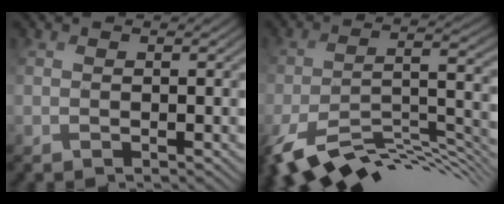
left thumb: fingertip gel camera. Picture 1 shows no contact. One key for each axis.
{"total": 12.8, "fx": -9.5, "fy": 3.6, "fz": 7.8, "tx": -0.160, "ty": -0.012, "tz": -0.159}